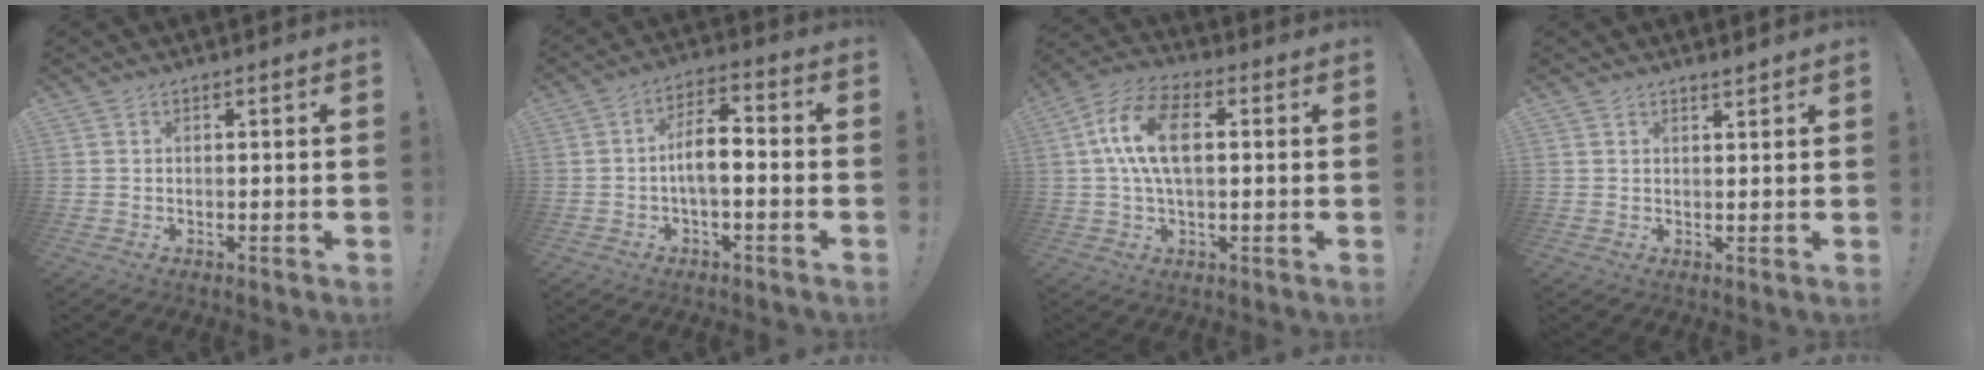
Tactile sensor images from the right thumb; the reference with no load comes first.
{"total": 8.3, "force": [-1.6, 3.4, 7.4], "torque": [-0.135, 0.011, -0.032]}
{"total": 13.6, "force": [2.3, 7.2, 11.3], "torque": [-0.211, 0.014, 0.043]}
{"total": 1.4, "force": [1.3, 0.1, 0.5], "torque": [-0.001, -0.009, 0.022]}